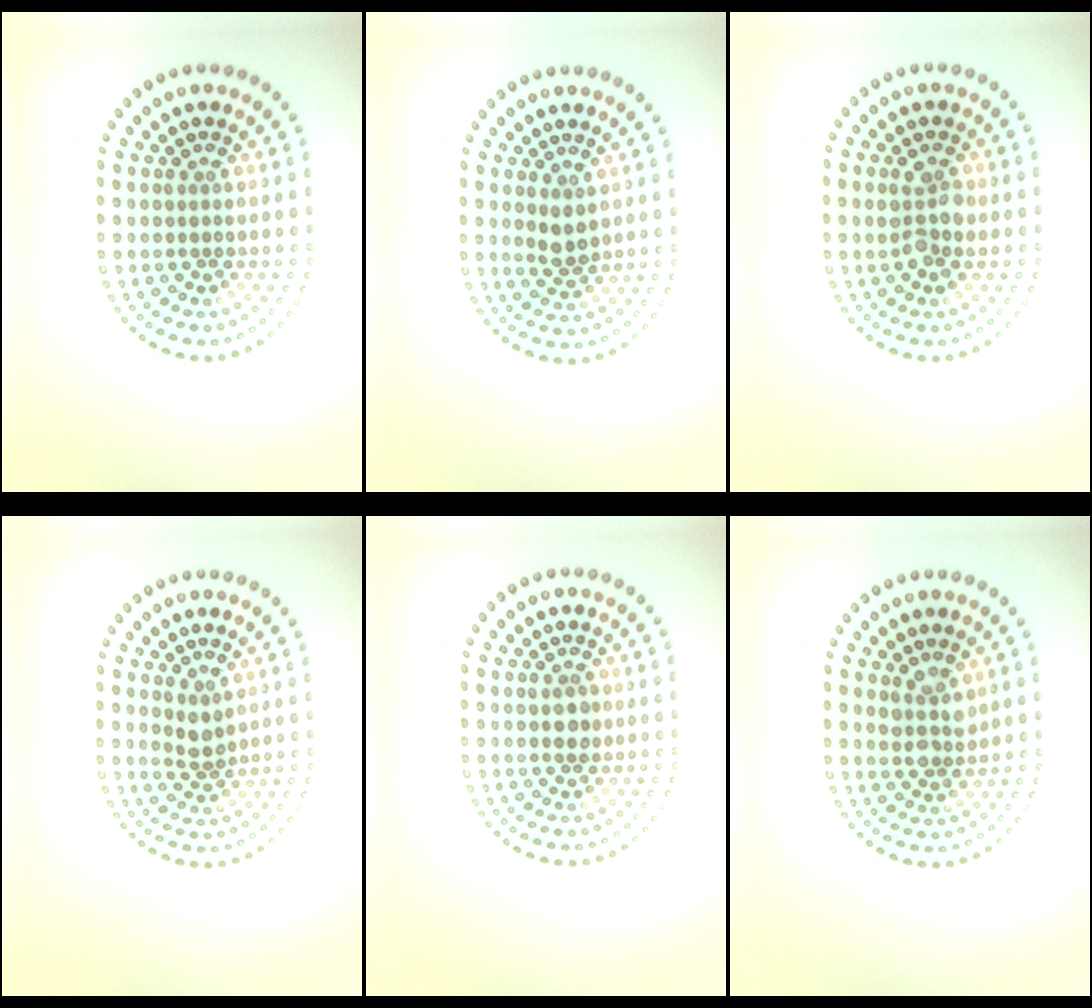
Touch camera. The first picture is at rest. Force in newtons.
{"total": 1.7, "press": 1.6, "slide": 0.6}
{"total": 2.4, "press": 2.4, "slide": 0.1}
{"total": 1.8, "press": 1.4, "slide": 1.1}
{"total": 1.4, "press": 1.4, "slide": 0.1}
{"total": 2.2, "press": 2.0, "slide": 1.0}